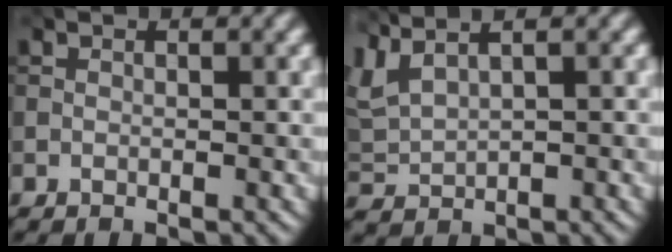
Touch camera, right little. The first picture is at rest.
{"total": 3.4, "force": [2.6, 1.0, 2.0], "torque": [-0.062, 0.016, 0.059]}